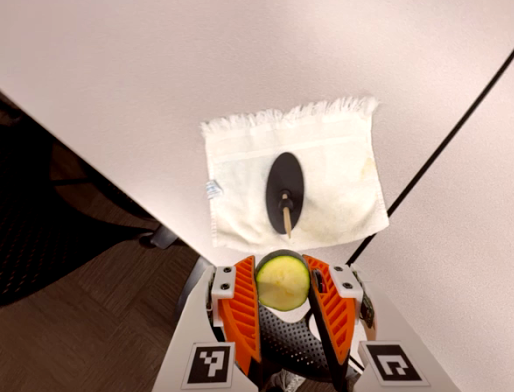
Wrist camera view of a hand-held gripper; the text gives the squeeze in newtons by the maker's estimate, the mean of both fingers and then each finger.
{"total": 8.8, "left": 8.8, "right": 8.9}